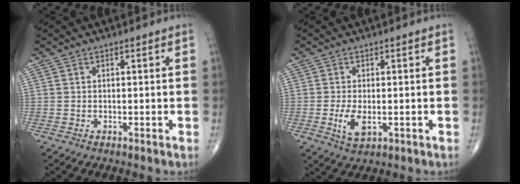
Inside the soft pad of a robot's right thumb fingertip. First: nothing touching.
{"total": 4.3, "force": [-0.9, 2.1, 3.6], "torque": [-0.069, -0.008, -0.011]}